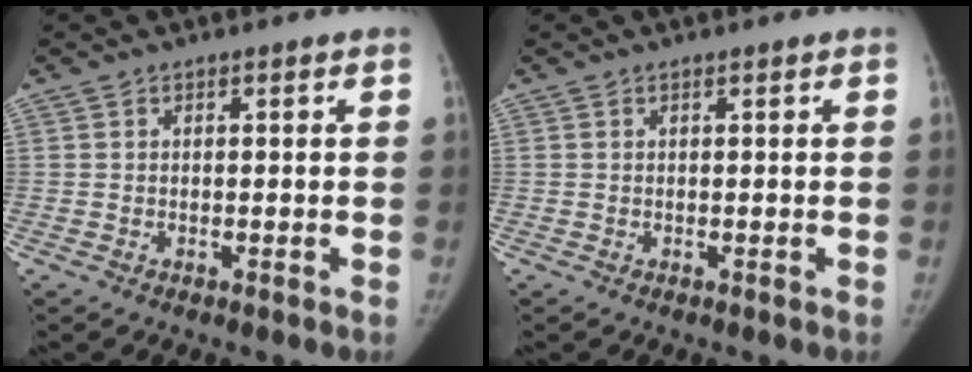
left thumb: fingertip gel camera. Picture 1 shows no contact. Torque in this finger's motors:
{"motor_torque": [0.06, -0.01, 0.28, 0.60, 0.02]}